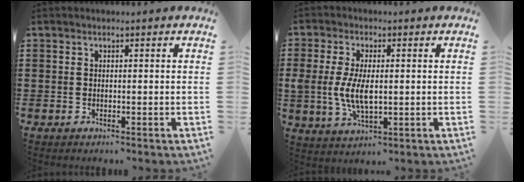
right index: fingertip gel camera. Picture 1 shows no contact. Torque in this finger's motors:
{"motor_torque": [1.35, 0.79, 0.60, 0.21]}